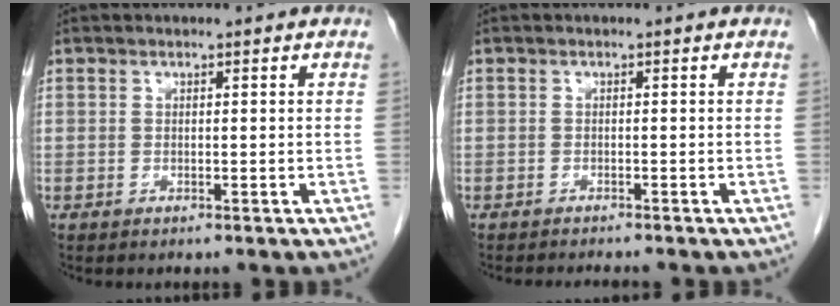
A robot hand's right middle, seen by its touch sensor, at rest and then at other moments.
{"total": 2.6, "force": [-2.5, -0.1, 0.9], "torque": [-0.012, -0.007, -0.033]}